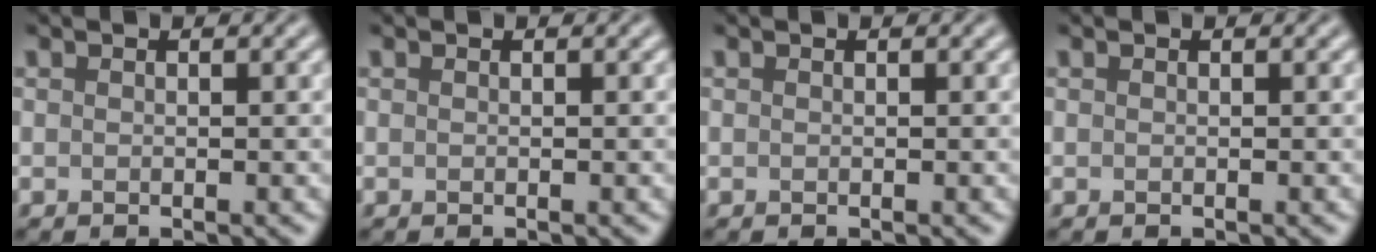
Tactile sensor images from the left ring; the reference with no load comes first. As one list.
[{"total": 0.0}, {"total": 0.0}, {"total": 0.0}]